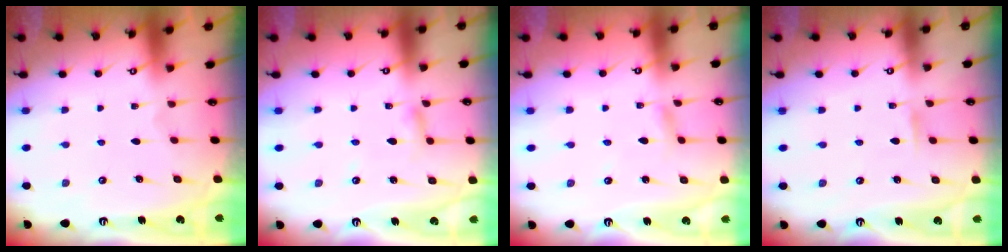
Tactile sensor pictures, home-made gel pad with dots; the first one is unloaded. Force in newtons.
{"total": 2.8, "press": 2.8, "slide": 0.3}
{"total": 2.8, "press": 2.8, "slide": 0.4}
{"total": 2.7, "press": 2.7, "slide": 0.3}